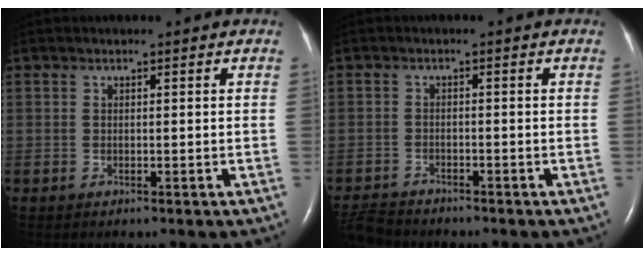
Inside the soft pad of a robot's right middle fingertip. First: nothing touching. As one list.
[{"total": 5.3, "force": [-5.1, 1.1, 0.7], "torque": [-0.017, -0.016, -0.092]}]